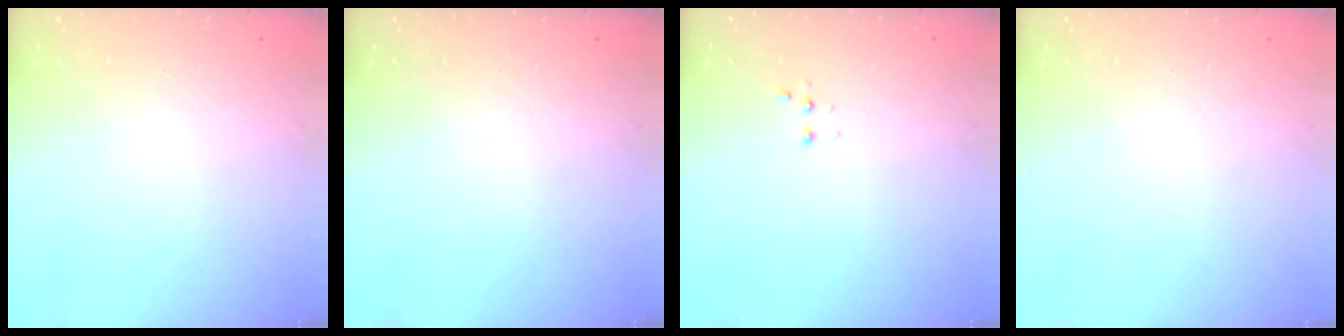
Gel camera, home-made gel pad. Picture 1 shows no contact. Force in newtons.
{"total": 0.0}
{"total": 2.7, "press": 2.7, "slide": 0.5}
{"total": 0.0}